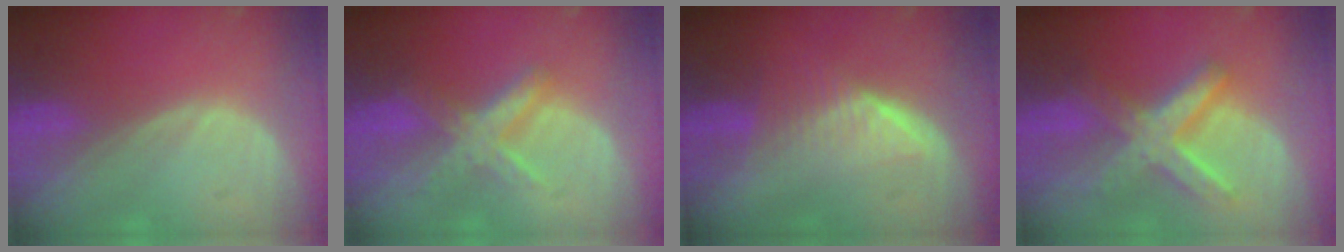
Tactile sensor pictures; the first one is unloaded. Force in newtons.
{"total": 7.2, "press": 6.1, "slide": 3.7}
{"total": 6.5, "press": 5.8, "slide": 2.9}
{"total": 8.8, "press": 8.8, "slide": 0.7}